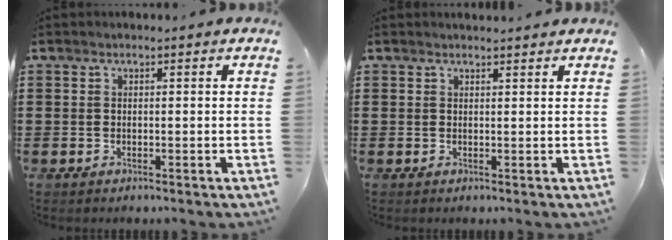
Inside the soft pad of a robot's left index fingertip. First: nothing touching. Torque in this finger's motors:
{"motor_torque": [0.10, -0.04, -0.01, -0.01]}